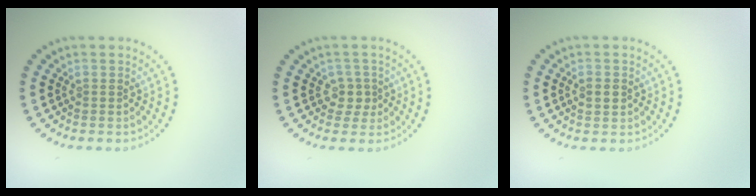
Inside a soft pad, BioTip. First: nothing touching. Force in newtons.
{"total": 1.6, "press": 1.1, "slide": 1.1}
{"total": 1.2, "press": 1.2, "slide": 0.0}